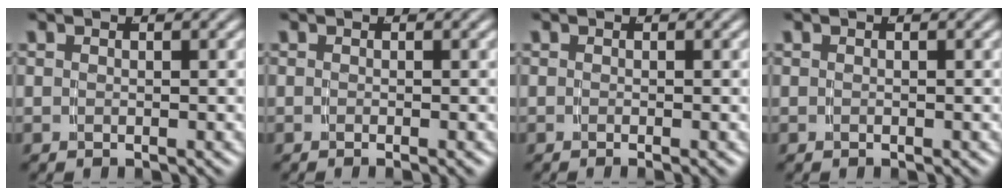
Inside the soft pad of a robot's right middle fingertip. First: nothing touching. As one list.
[{"total": 0.8, "force": [-0.5, -0.4, 0.4], "torque": [0.002, 0.001, -0.009]}, {"total": 0.8, "force": [-0.5, -0.4, 0.4], "torque": [0.000, 0.000, -0.009]}, {"total": 0.0}]